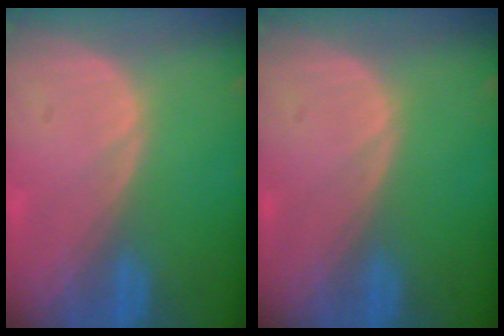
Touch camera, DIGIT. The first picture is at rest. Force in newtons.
{"total": 0.0}